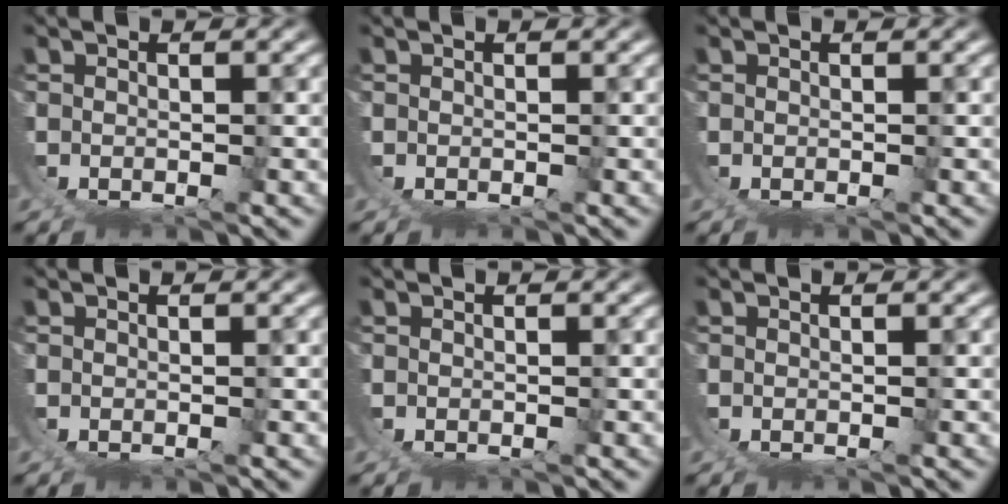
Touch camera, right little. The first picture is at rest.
{"total": 0.0}
{"total": 0.0}
{"total": 0.0}
{"total": 0.0}
{"total": 0.0}